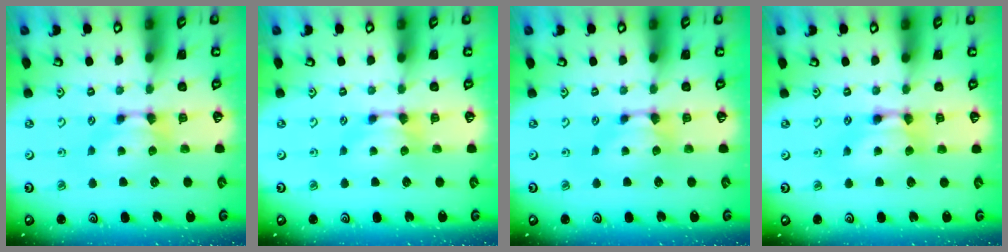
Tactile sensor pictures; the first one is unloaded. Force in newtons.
{"total": 0.0}
{"total": 0.0}
{"total": 1.6, "press": 1.4, "slide": 0.6}